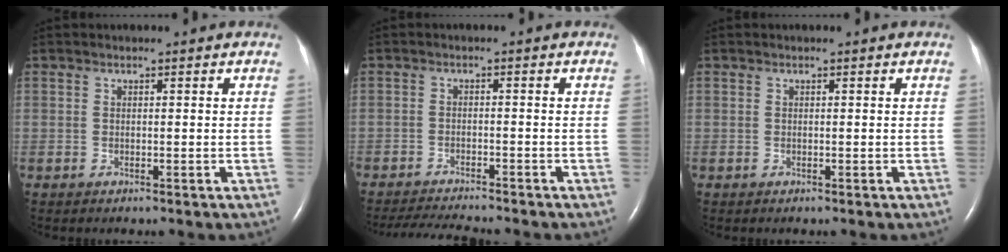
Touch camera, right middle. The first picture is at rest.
{"total": 7.6, "force": [-7.1, 0.1, 2.7], "torque": [-0.041, -0.018, -0.115]}
{"total": 0.0}